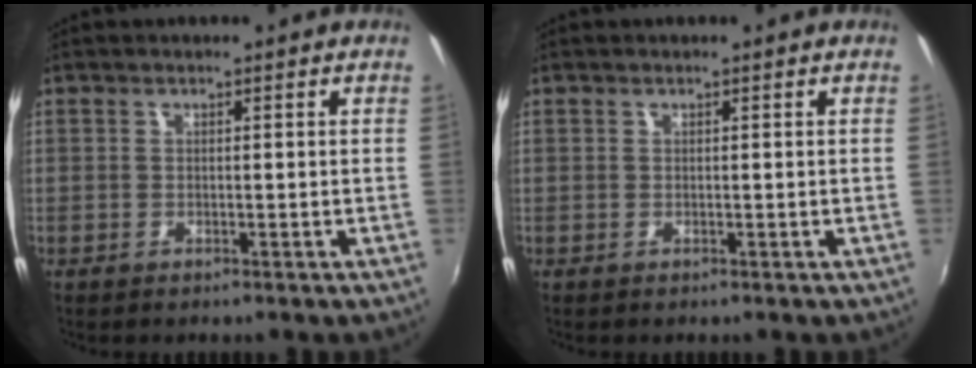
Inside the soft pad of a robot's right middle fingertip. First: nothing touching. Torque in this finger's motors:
{"motor_torque": [0.08, -0.23, -0.02, 0.00]}